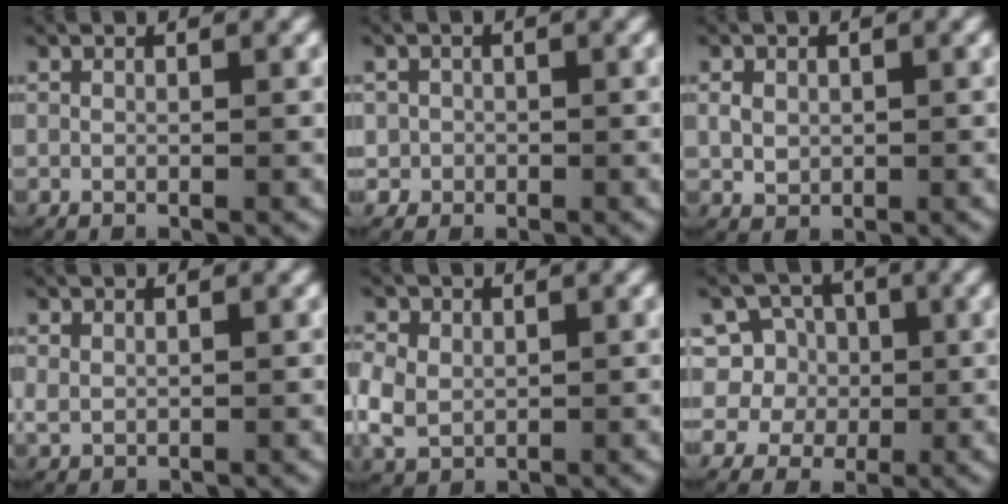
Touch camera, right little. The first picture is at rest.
{"total": 3.8, "force": [-1.0, 3.7, 0.4], "torque": [-0.018, -0.010, -0.019]}
{"total": 1.7, "force": [0.2, 1.4, 0.9], "torque": [-0.023, -0.005, 0.012]}
{"total": 1.3, "force": [0.5, 1.1, 0.5], "torque": [-0.019, -0.004, 0.016]}
{"total": 5.5, "force": [-0.3, 5.1, 2.2], "torque": [-0.074, -0.016, 0.004]}
{"total": 9.9, "force": [-0.8, 9.6, 2.7], "torque": [-0.102, -0.040, -0.013]}